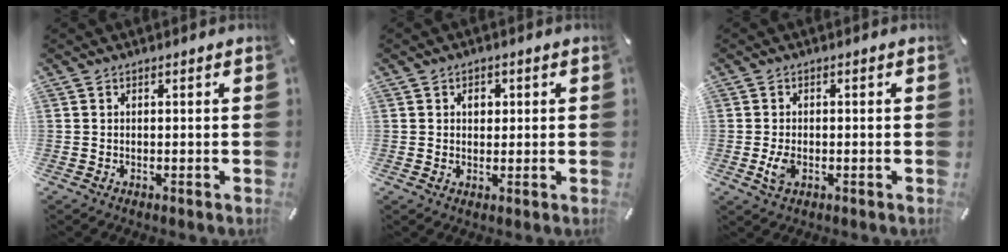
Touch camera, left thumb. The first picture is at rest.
{"total": 3.1, "force": [0.9, 2.5, 1.5], "torque": [-0.010, -0.003, 0.007]}
{"total": 3.6, "force": [-0.9, 2.3, 2.7], "torque": [-0.067, -0.005, -0.018]}